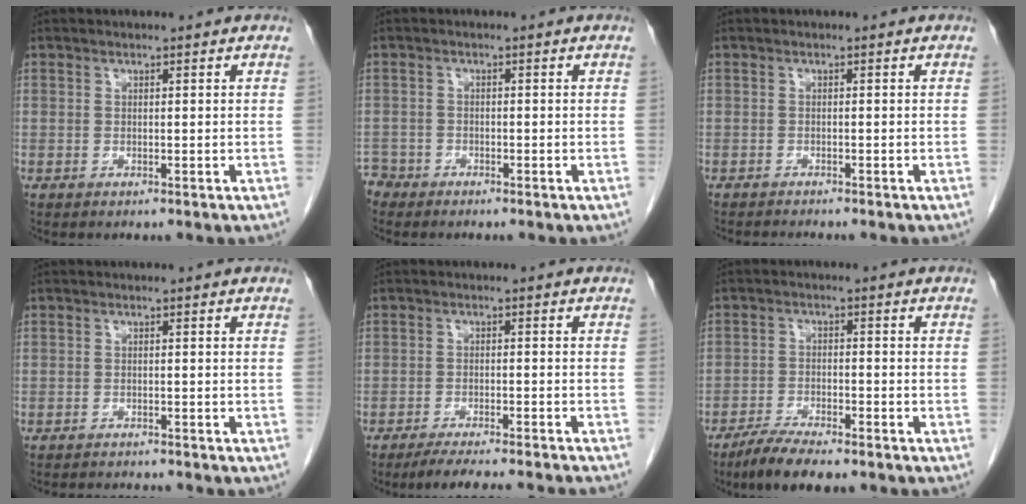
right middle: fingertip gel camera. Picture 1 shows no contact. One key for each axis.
{"total": 2.4, "fx": -2.1, "fy": 0.9, "fz": -0.5, "tx": 0.007, "ty": 0.001, "tz": -0.043}
{"total": 3.1, "fx": -2.8, "fy": -0.1, "fz": 1.2, "tx": -0.017, "ty": -0.007, "tz": -0.040}
{"total": 4.2, "fx": -4.2, "fy": 0.1, "fz": 0.9, "tx": -0.009, "ty": -0.011, "tz": -0.060}
{"total": 10.6, "fx": -9.7, "fy": -0.1, "fz": 4.4, "tx": -0.050, "ty": -0.014, "tz": -0.135}
{"total": 7.0, "fx": -5.6, "fy": 1.2, "fz": 4.1, "tx": -0.073, "ty": -0.016, "tz": -0.097}